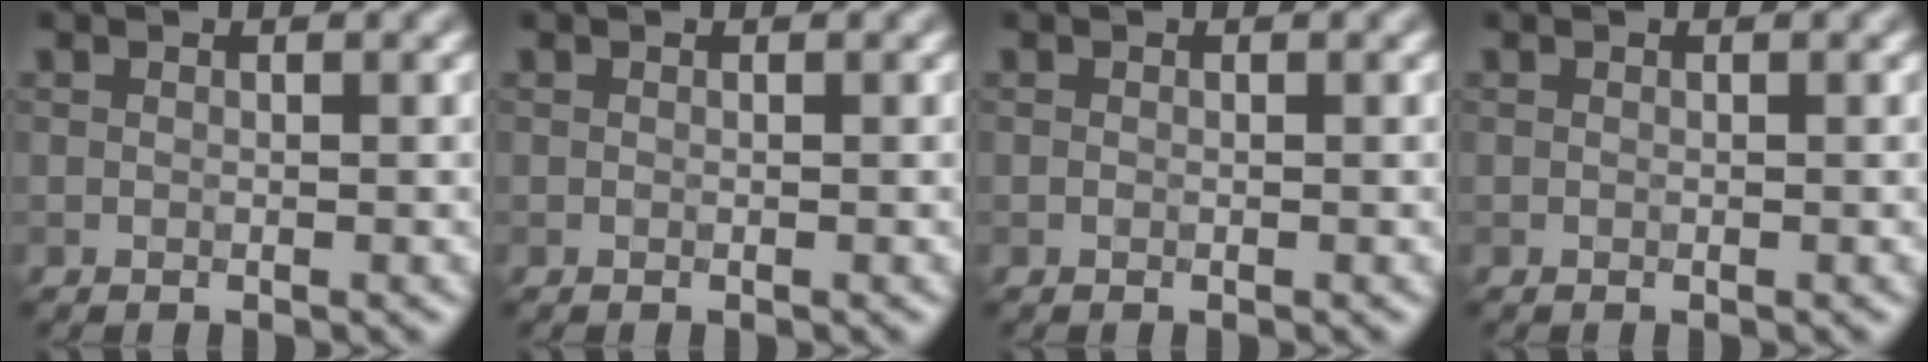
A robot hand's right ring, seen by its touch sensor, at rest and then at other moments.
{"total": 0.0}
{"total": 0.0}
{"total": 0.0}